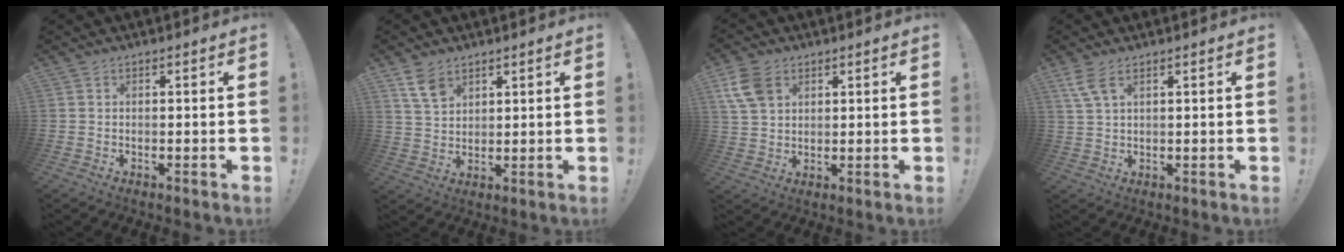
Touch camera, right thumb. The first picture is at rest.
{"total": 7.2, "force": [4.6, 4.4, 3.5], "torque": [-0.059, -0.020, 0.090]}
{"total": 9.4, "force": [4.2, 6.7, 5.2], "torque": [-0.090, -0.002, 0.086]}
{"total": 5.4, "force": [3.0, 2.1, 4.0], "torque": [-0.082, -0.004, 0.059]}